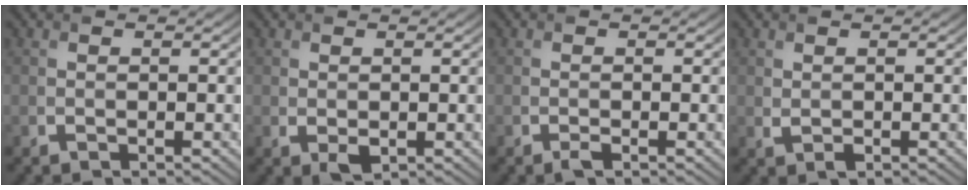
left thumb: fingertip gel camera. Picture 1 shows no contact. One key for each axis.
{"total": 1.3, "fx": -0.1, "fy": 0.8, "fz": 1.0, "tx": -0.023, "ty": -0.007, "tz": 0.005}
{"total": 0.7, "fx": -0.4, "fy": 0.1, "fz": 0.5, "tx": -0.010, "ty": -0.001, "tz": -0.008}
{"total": 0.9, "fx": 0.1, "fy": 0.5, "fz": 0.7, "tx": -0.018, "ty": -0.005, "tz": 0.008}